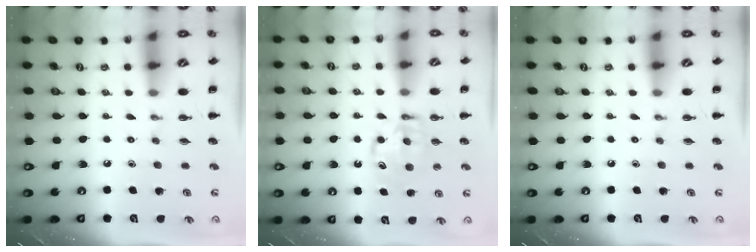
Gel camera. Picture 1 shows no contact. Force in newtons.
{"total": 6.2, "press": 6.2, "slide": 0.7}
{"total": 0.0}